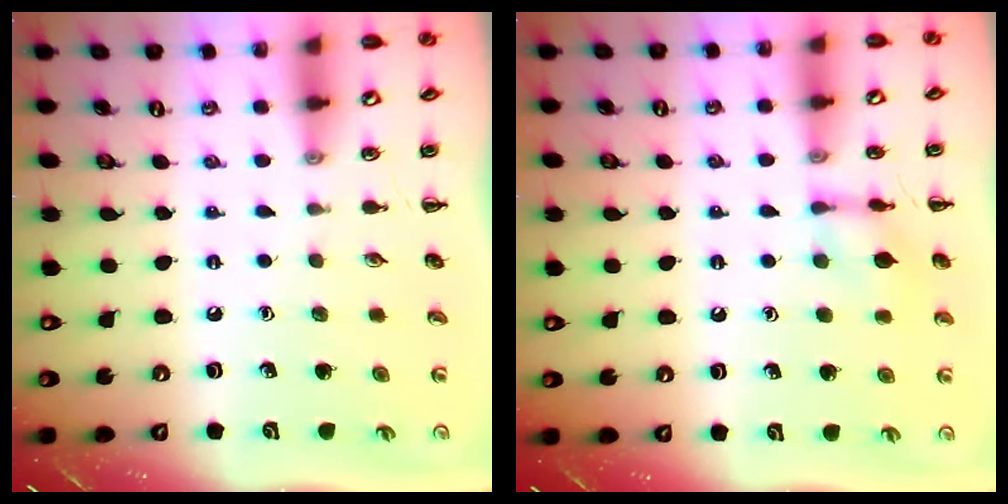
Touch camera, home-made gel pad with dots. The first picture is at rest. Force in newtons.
{"total": 8.6, "press": 8.6, "slide": 0.4}